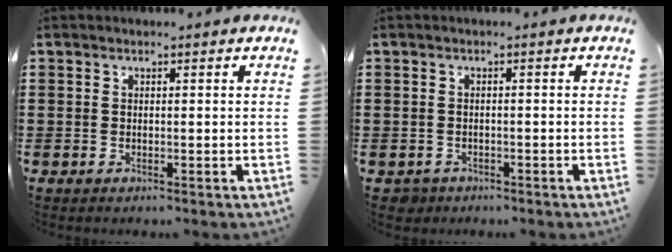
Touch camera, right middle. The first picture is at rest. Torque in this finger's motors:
{"motor_torque": [-0.04, 0.07, -0.02, 0.01]}